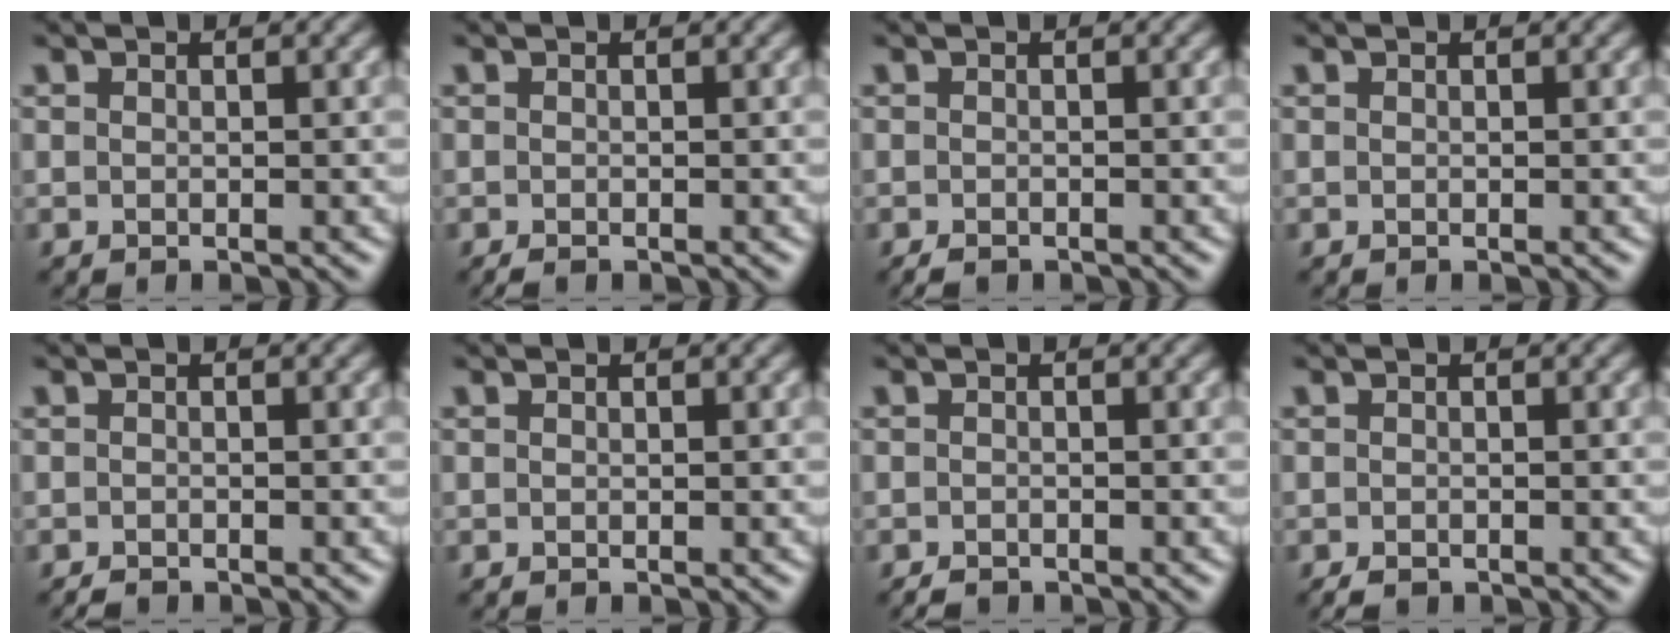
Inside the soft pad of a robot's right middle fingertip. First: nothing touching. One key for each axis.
{"total": 0.7, "fx": -0.6, "fy": 0.2, "fz": 0.4, "tx": -0.008, "ty": -0.001, "tz": -0.008}
{"total": 1.1, "fx": -0.9, "fy": 0.4, "fz": 0.5, "tx": -0.010, "ty": -0.003, "tz": -0.017}
{"total": 0.0}
{"total": 0.7, "fx": -0.7, "fy": 0.1, "fz": 0.0, "tx": -0.001, "ty": -0.001, "tz": -0.012}
{"total": 0.0}
{"total": 1.0, "fx": -0.9, "fy": 0.3, "fz": 0.2, "tx": -0.004, "ty": -0.002, "tz": -0.017}
{"total": 1.2, "fx": -1.0, "fy": 0.5, "fz": 0.5, "tx": -0.011, "ty": -0.003, "tz": -0.017}